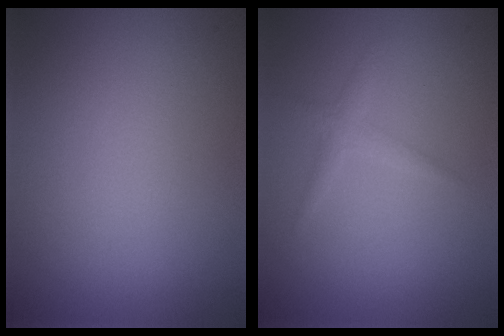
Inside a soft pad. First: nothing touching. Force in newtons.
{"total": 1.4, "press": 1.4, "slide": 0.0}